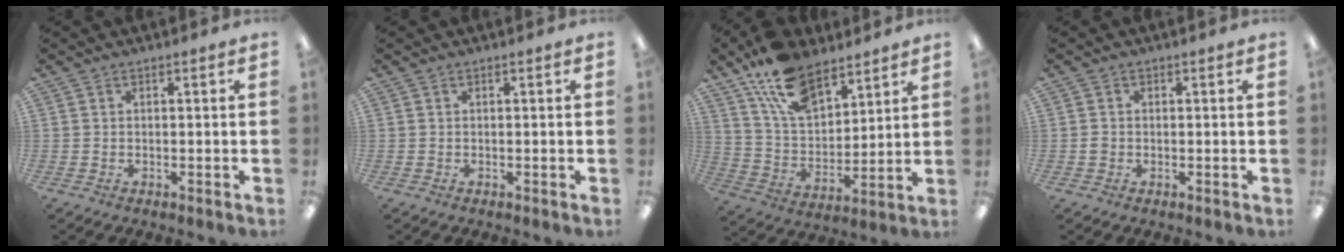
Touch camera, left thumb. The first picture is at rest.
{"total": 0.0}
{"total": 16.1, "force": [11.1, 8.2, 8.2], "torque": [-0.158, -0.048, 0.207]}
{"total": 1.0, "force": [-0.2, 1.0, 0.3], "torque": [-0.004, 0.005, -0.005]}